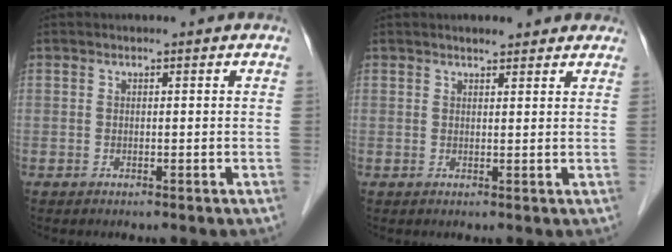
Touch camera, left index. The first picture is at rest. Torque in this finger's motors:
{"motor_torque": [-0.07, 0.08, -0.18, 0.01]}